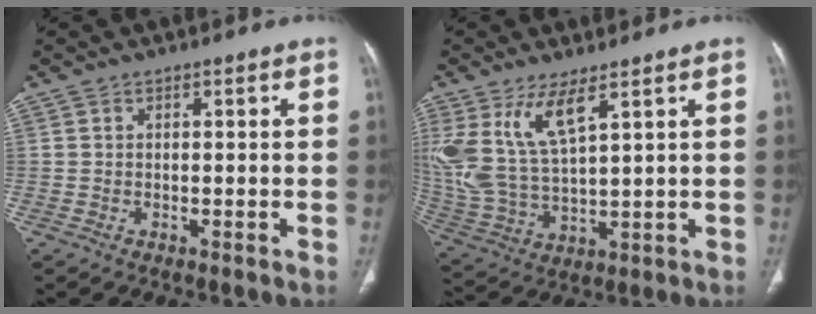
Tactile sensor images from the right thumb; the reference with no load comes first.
{"total": 12.7, "force": [6.3, 4.6, 10.0], "torque": [-0.221, -0.028, 0.142]}